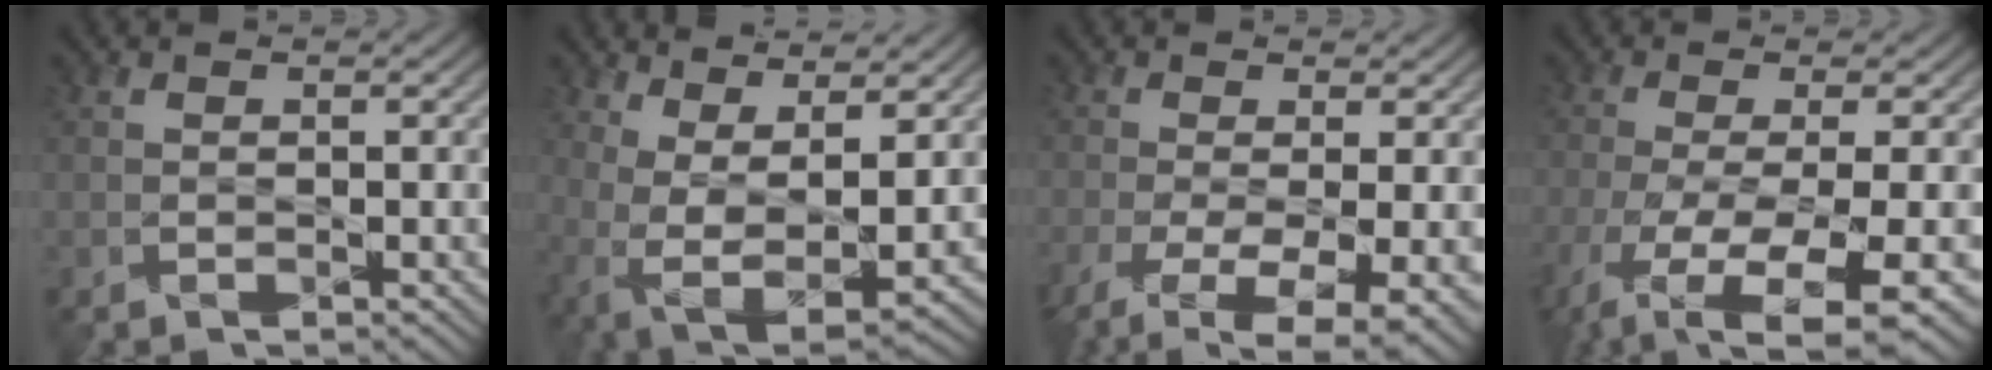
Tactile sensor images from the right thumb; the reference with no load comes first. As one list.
[{"total": 7.2, "force": [2.3, 2.6, 6.3], "torque": [-0.137, -0.011, 0.049]}, {"total": 9.4, "force": [-3.9, 3.2, 7.9], "torque": [-0.164, -0.023, -0.059]}, {"total": 11.0, "force": [-5.2, 3.1, 9.2], "torque": [-0.185, -0.032, -0.074]}]